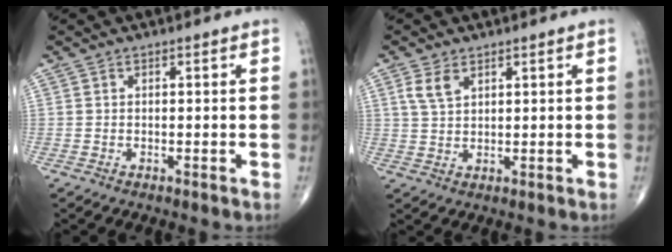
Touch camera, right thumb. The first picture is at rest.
{"total": 3.9, "force": [2.0, 2.2, 2.5], "torque": [-0.049, -0.002, 0.046]}